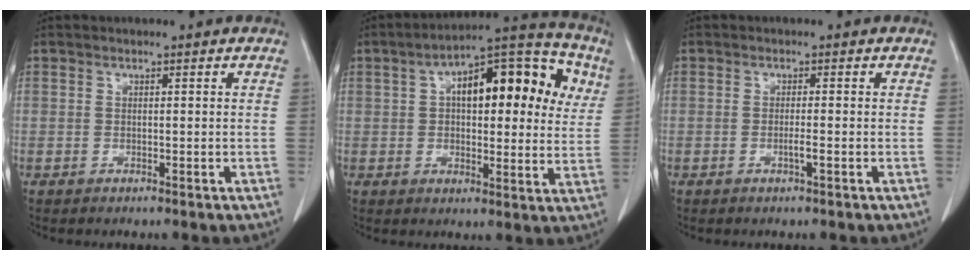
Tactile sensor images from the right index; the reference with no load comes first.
{"total": 18.3, "force": [5.4, 7.5, 15.8], "torque": [-0.218, 0.045, 0.069]}
{"total": 1.3, "force": [-0.5, -0.2, 1.2], "torque": [-0.023, 0.000, -0.006]}